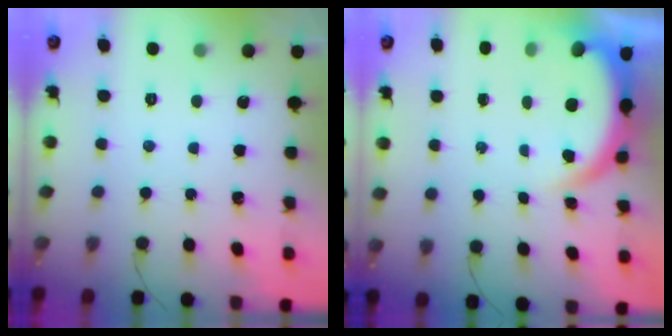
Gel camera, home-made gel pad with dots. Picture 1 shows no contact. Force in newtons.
{"total": 5.1, "press": 5.1, "slide": 0.2}